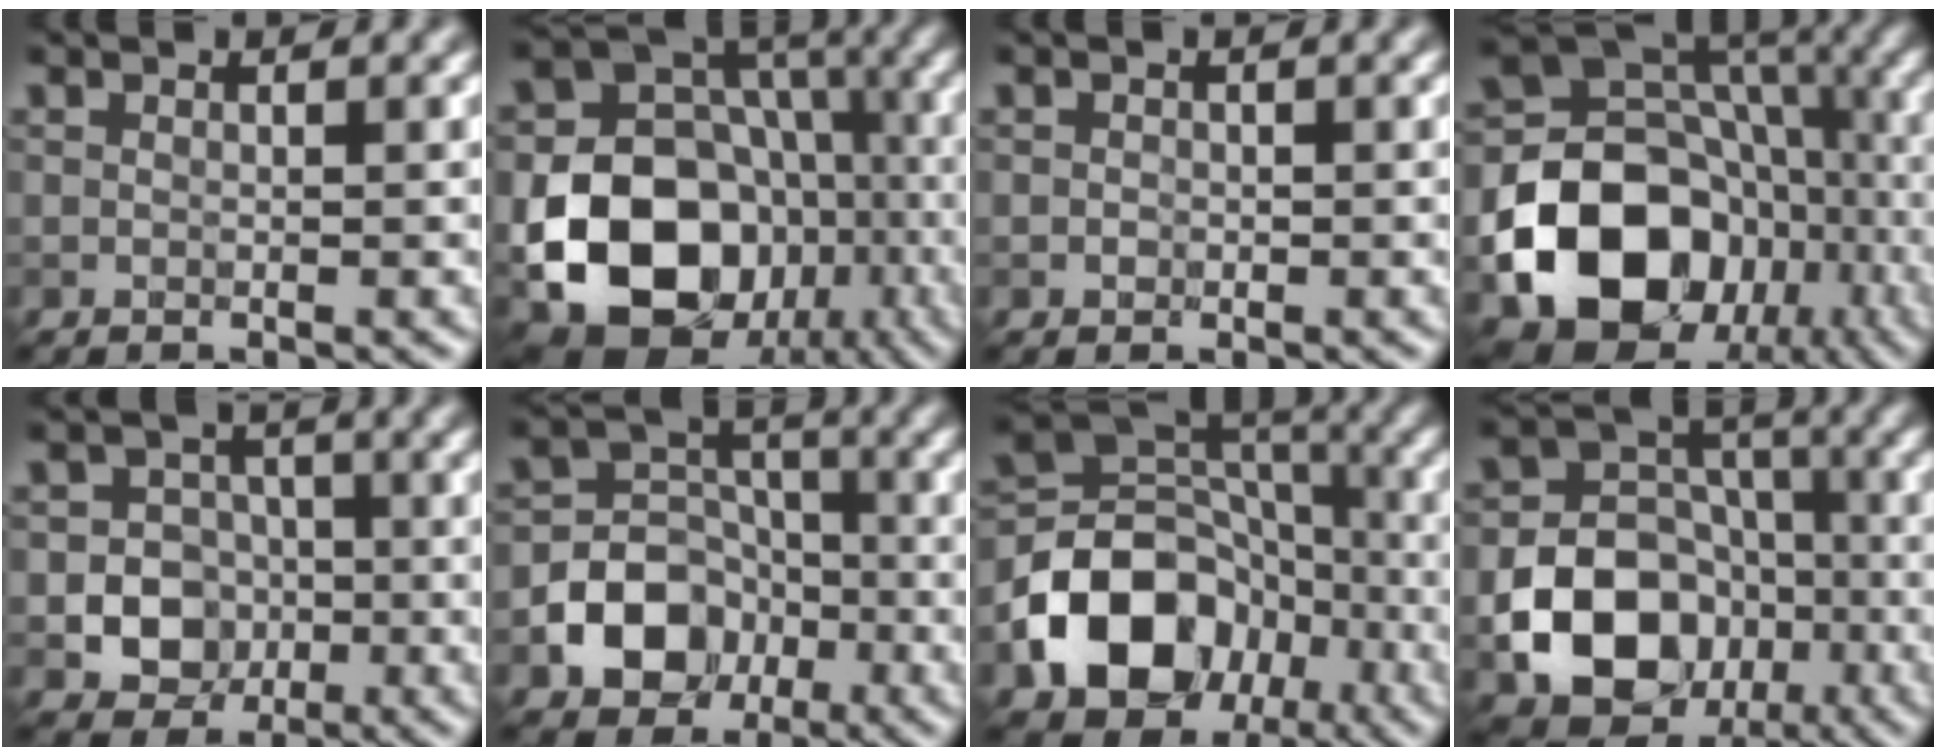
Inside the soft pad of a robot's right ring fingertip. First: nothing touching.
{"total": 19.4, "force": [-6.0, 15.9, 9.4], "torque": [-0.154, -0.040, -0.106]}
{"total": 0.6, "force": [-0.2, 0.6, 0.1], "torque": [0.003, -0.004, -0.005]}
{"total": 17.9, "force": [-6.1, 14.6, 8.3], "torque": [-0.132, -0.023, -0.110]}
{"total": 5.8, "force": [-1.4, 5.1, 2.2], "torque": [-0.007, 0.001, -0.043]}
{"total": 8.1, "force": [-3.3, 6.7, 3.1], "torque": [-0.030, -0.003, -0.085]}
{"total": 12.1, "force": [-4.6, 9.4, 6.0], "torque": [-0.111, 0.002, -0.087]}
{"total": 11.4, "force": [-4.0, 9.2, 5.4], "torque": [-0.093, -0.016, -0.088]}